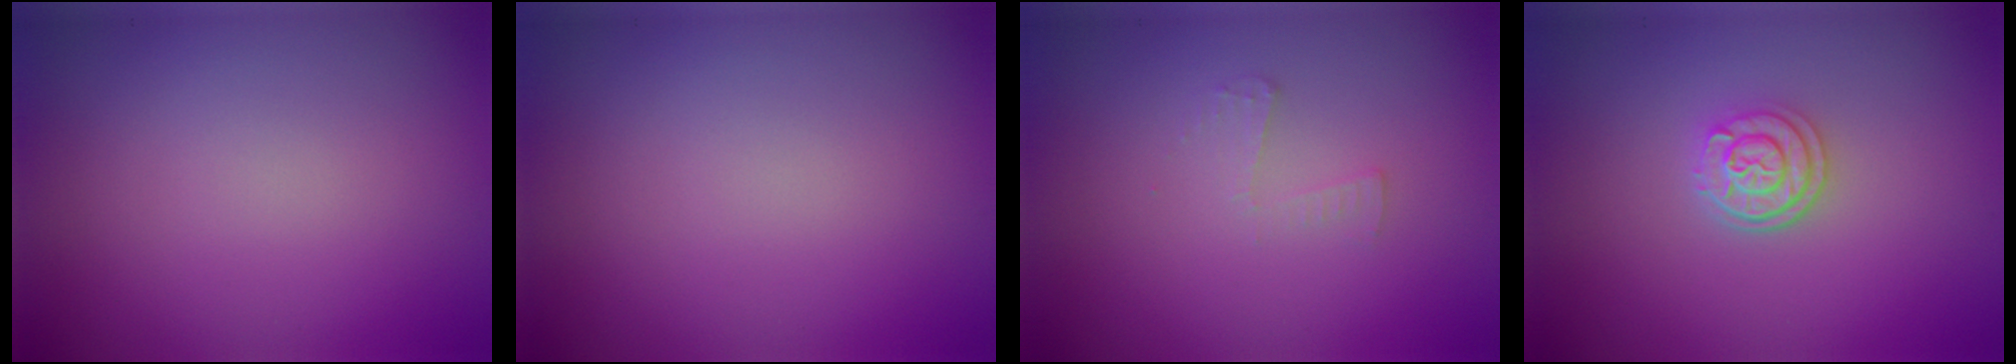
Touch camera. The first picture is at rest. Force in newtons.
{"total": 0.0}
{"total": 1.0, "press": 1.0, "slide": 0.0}
{"total": 2.6, "press": 2.2, "slide": 1.3}